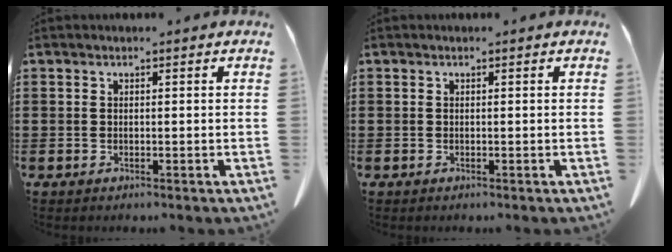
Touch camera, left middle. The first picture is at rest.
{"total": 0.0}